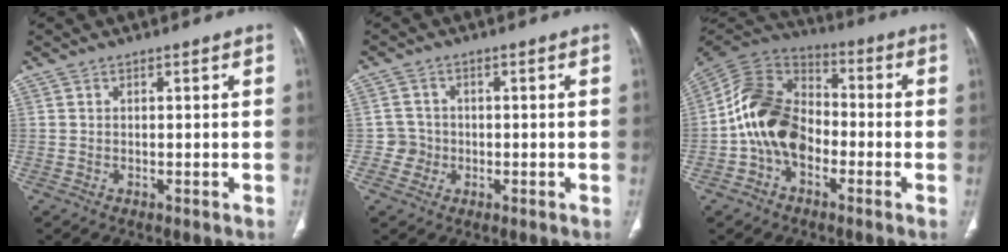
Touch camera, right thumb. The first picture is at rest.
{"total": 3.2, "force": [-0.7, 3.2, 0.0], "torque": [0.020, 0.011, -0.017]}
{"total": 16.0, "force": [-3.7, 11.5, 10.5], "torque": [-0.182, 0.051, -0.081]}